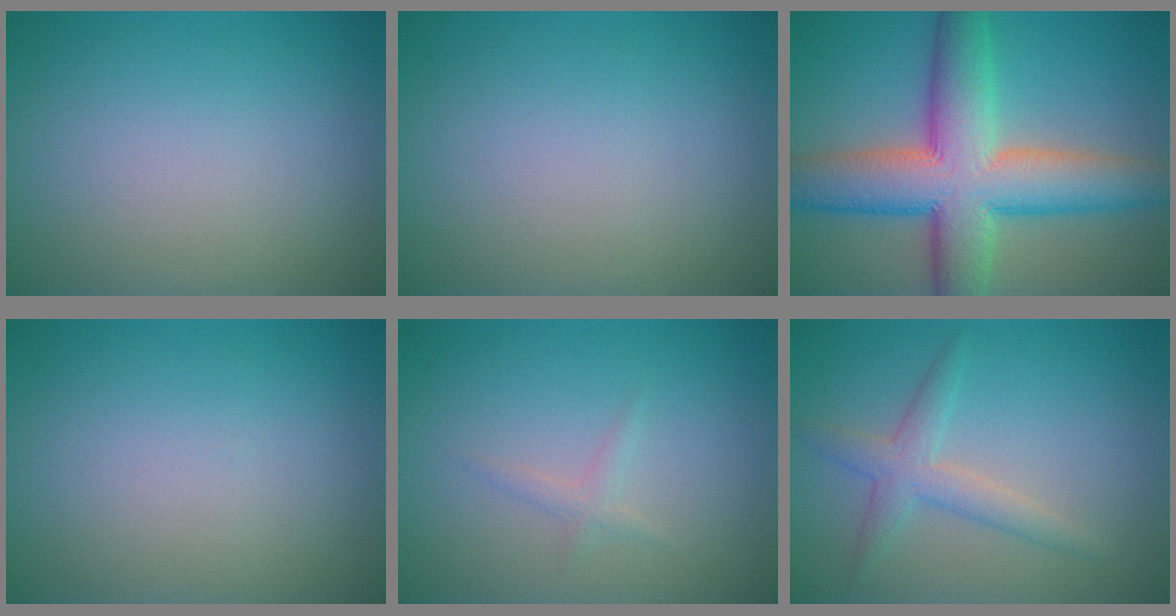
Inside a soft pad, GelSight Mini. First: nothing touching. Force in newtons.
{"total": 0.0}
{"total": 11.0, "press": 11.0, "slide": 0.3}
{"total": 0.0}
{"total": 1.0, "press": 1.0, "slide": 0.1}
{"total": 2.7, "press": 2.7, "slide": 0.1}